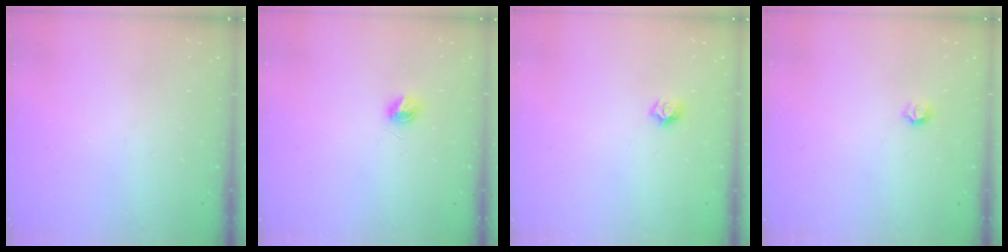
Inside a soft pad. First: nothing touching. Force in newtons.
{"total": 4.9, "press": 4.9, "slide": 0.4}
{"total": 5.6, "press": 5.6, "slide": 0.7}
{"total": 4.7, "press": 4.6, "slide": 0.5}